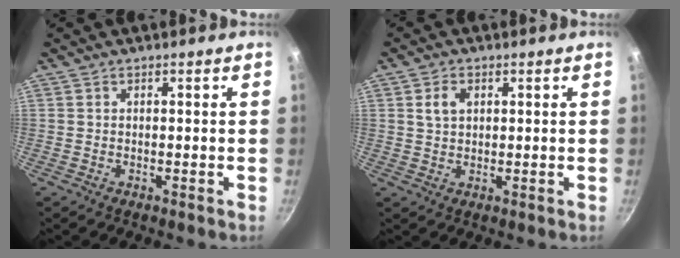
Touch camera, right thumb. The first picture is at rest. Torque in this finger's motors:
{"motor_torque": [-0.47, 0.49, 0.17, 0.38, 0.00]}